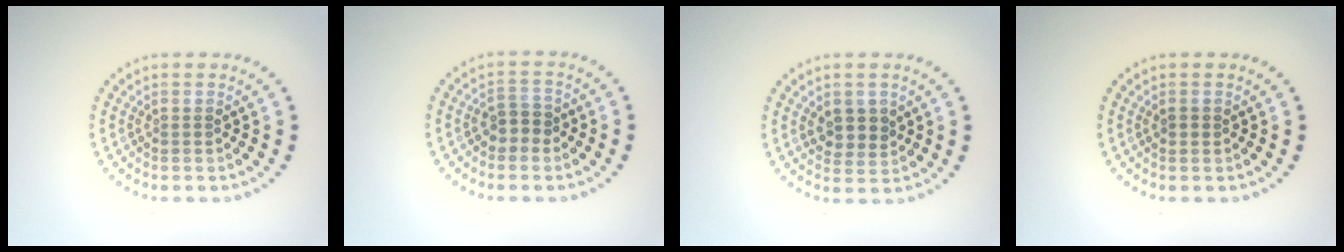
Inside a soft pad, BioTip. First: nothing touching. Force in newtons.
{"total": 2.0, "press": 1.9, "slide": 0.6}
{"total": 2.4, "press": 2.3, "slide": 0.9}
{"total": 0.8, "press": 0.8, "slide": 0.3}